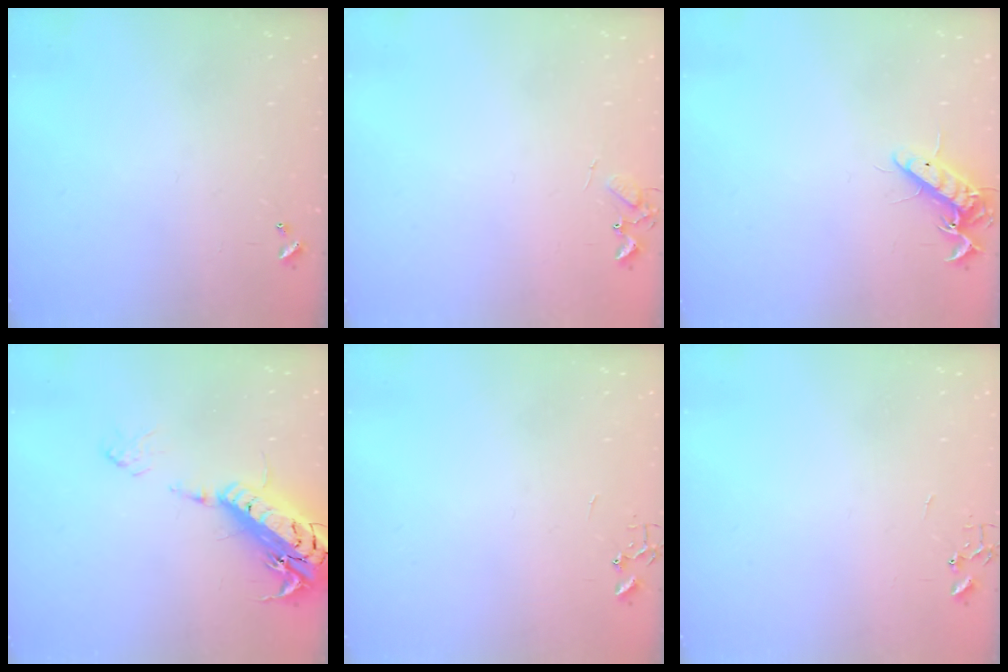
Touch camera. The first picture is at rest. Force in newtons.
{"total": 5.9, "press": 5.9, "slide": 0.3}
{"total": 10.7, "press": 10.5, "slide": 1.7}
{"total": 22.4, "press": 22.0, "slide": 4.3}
{"total": 0.0}
{"total": 0.0}